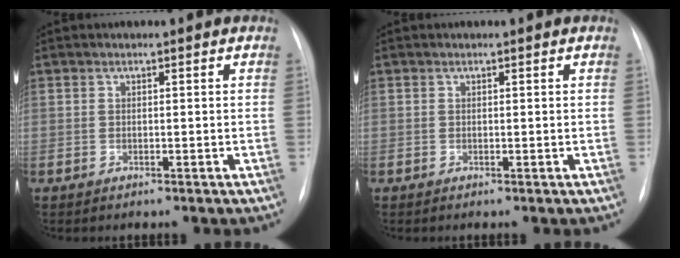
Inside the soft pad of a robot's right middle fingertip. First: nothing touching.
{"total": 0.0}